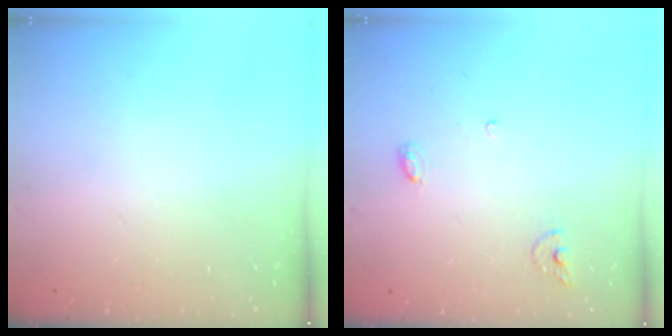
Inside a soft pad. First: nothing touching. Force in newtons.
{"total": 3.8, "press": 3.8, "slide": 0.2}